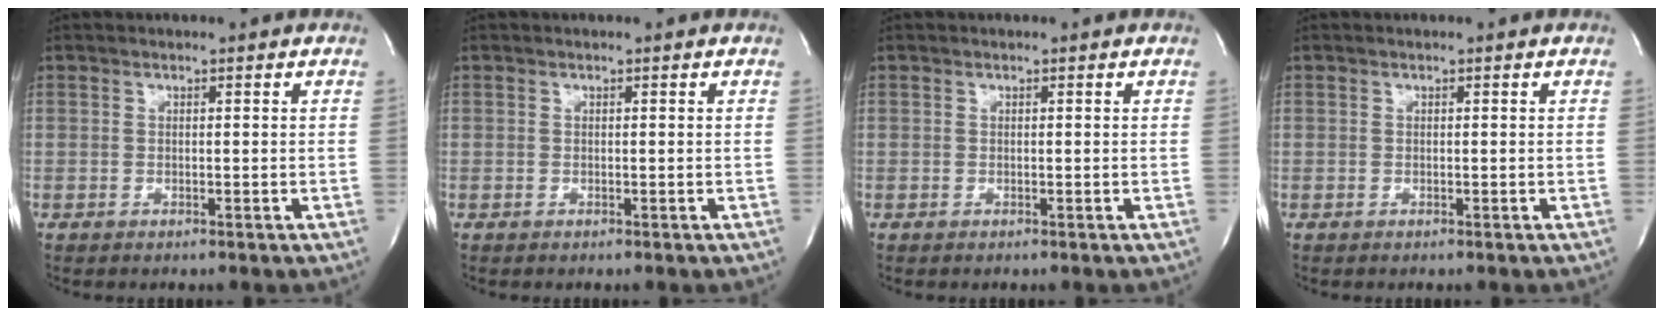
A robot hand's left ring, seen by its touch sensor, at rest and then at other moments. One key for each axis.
{"total": 0.0}
{"total": 0.0}
{"total": 0.0}